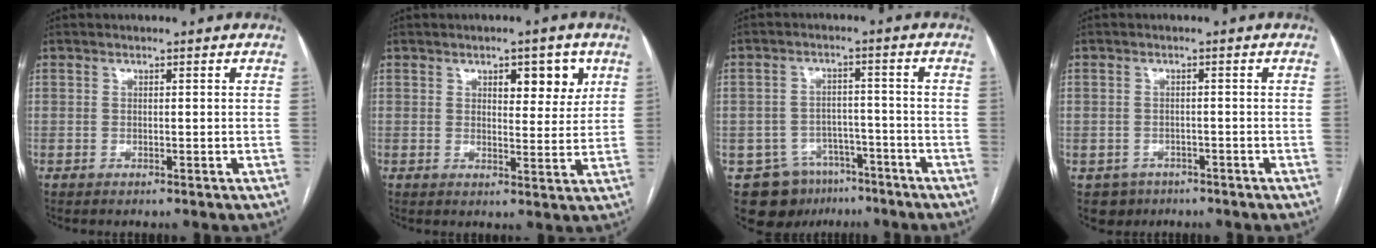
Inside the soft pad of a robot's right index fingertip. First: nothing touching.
{"total": 5.9, "force": [2.8, 2.4, 4.6], "torque": [-0.056, 0.001, 0.037]}
{"total": 10.4, "force": [-6.6, 7.5, 2.7], "torque": [-0.047, 0.021, -0.092]}
{"total": 3.6, "force": [-1.9, 3.1, -0.1], "torque": [0.005, 0.010, -0.025]}